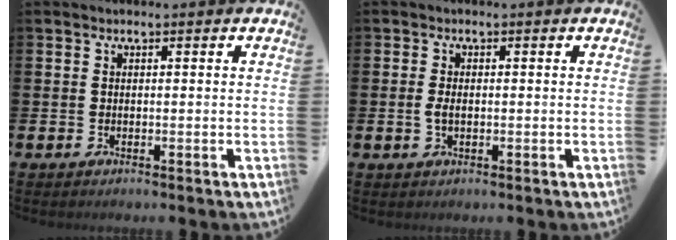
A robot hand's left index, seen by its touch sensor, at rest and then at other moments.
{"total": 1.8, "force": [-0.2, 1.0, 1.5], "torque": [-0.036, 0.007, -0.004]}